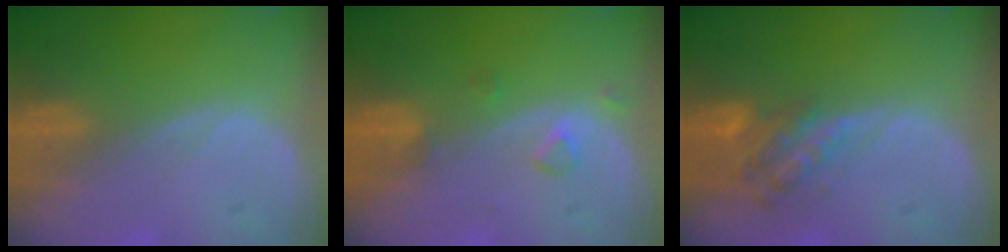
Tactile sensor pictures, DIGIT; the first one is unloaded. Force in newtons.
{"total": 2.1, "press": 2.1, "slide": 0.1}
{"total": 5.9, "press": 5.3, "slide": 2.6}